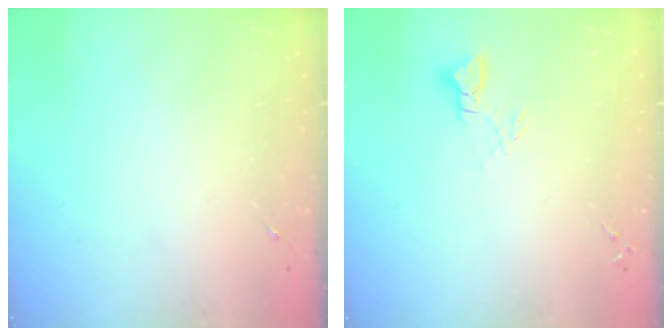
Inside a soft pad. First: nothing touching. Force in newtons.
{"total": 3.6, "press": 3.5, "slide": 0.3}